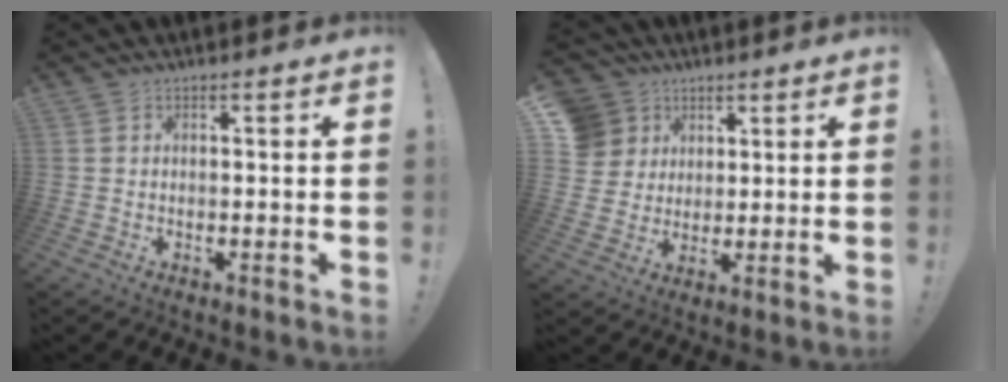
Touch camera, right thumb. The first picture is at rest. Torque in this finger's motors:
{"motor_torque": [-0.68, 0.72, 0.13, 0.36, 0.00]}